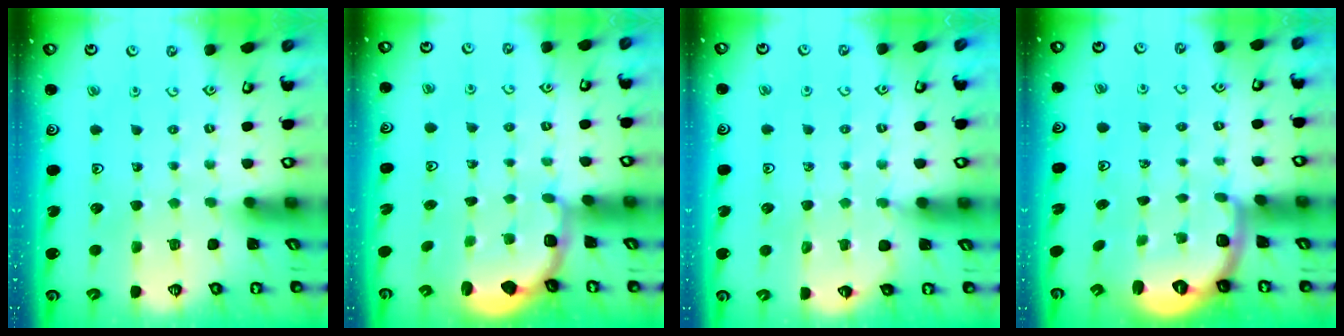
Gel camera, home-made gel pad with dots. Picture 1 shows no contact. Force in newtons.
{"total": 3.0, "press": 2.2, "slide": 2.0}
{"total": 5.3, "press": 5.2, "slide": 0.7}
{"total": 2.6, "press": 1.5, "slide": 2.2}